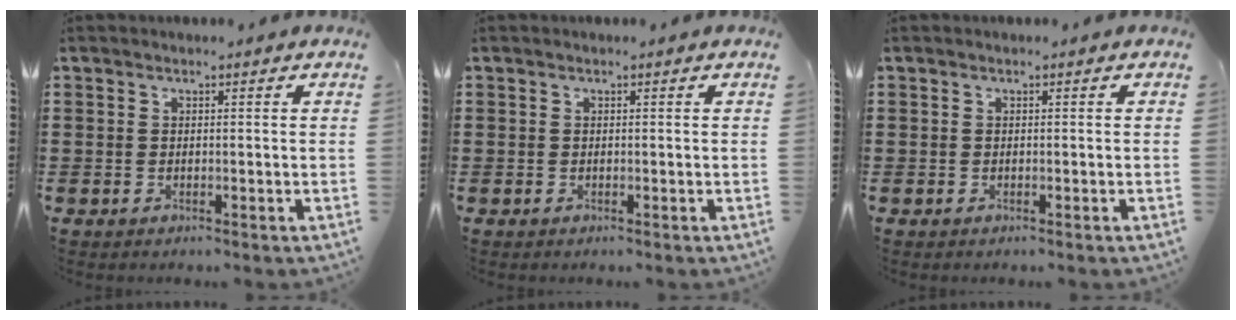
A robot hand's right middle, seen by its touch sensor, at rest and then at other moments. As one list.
[{"total": 0.0}, {"total": 0.0}]